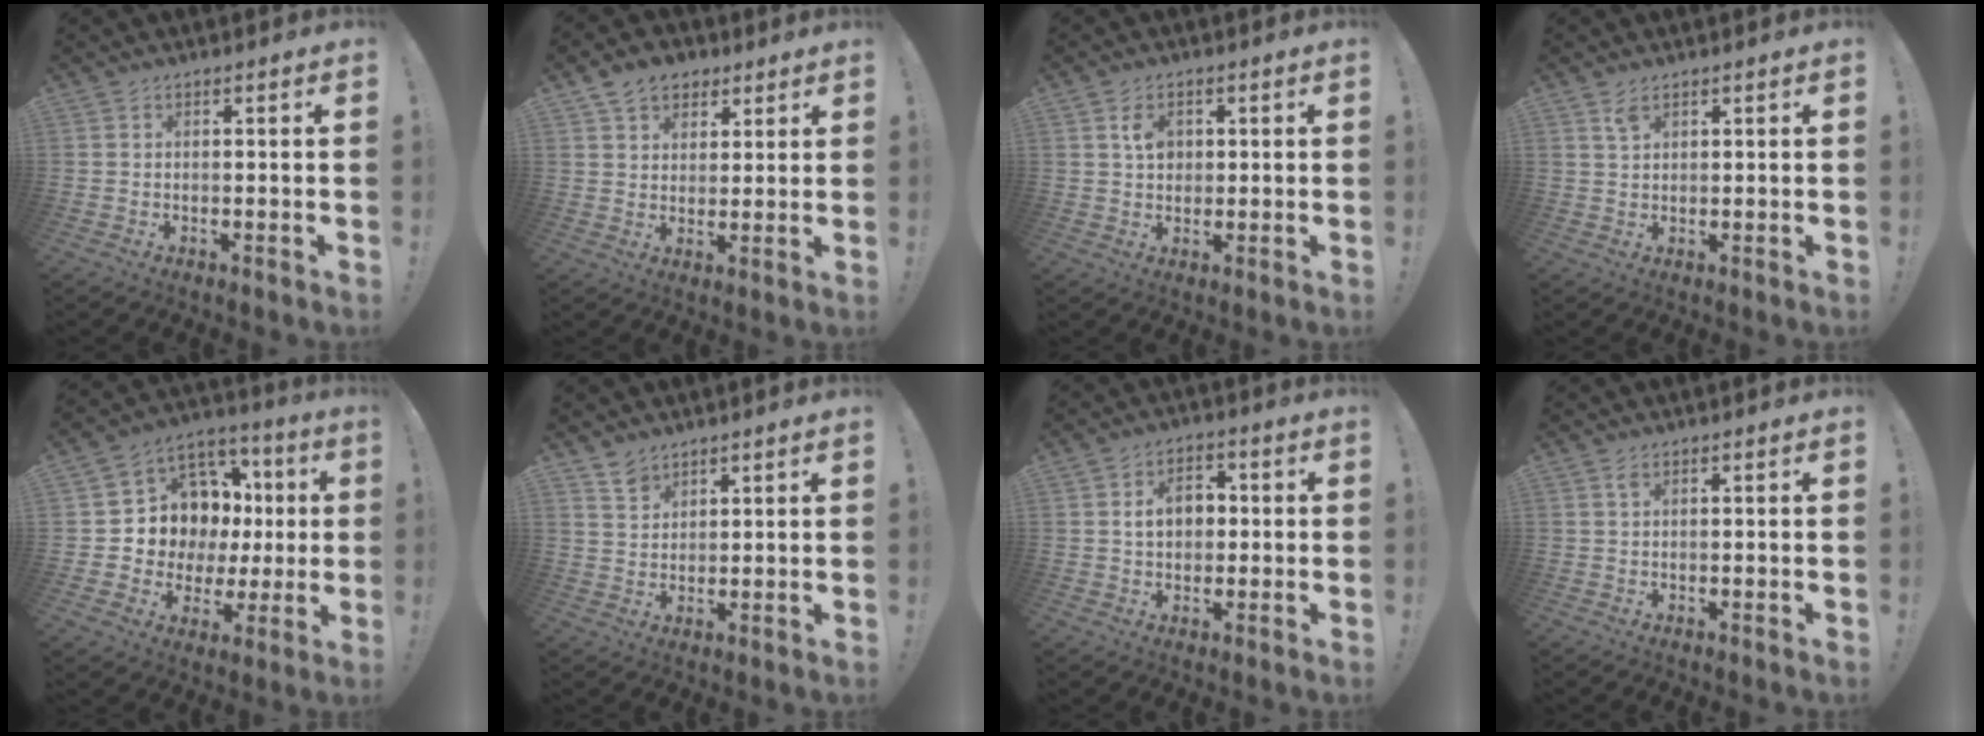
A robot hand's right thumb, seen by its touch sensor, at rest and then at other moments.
{"total": 8.6, "force": [5.0, 6.3, 2.8], "torque": [-0.039, -0.021, 0.098]}
{"total": 4.9, "force": [1.2, 3.7, 3.0], "torque": [-0.037, 0.000, 0.018]}
{"total": 2.8, "force": [1.8, 1.3, 1.7], "torque": [-0.029, -0.004, 0.031]}
{"total": 11.3, "force": [3.0, 10.0, 4.1], "torque": [-0.064, -0.035, 0.078]}
{"total": 4.7, "force": [3.9, 2.6, 0.9], "torque": [-0.014, -0.024, 0.074]}
{"total": 8.0, "force": [0.9, 6.2, 5.1], "torque": [-0.080, 0.012, 0.015]}
{"total": 1.1, "force": [0.5, 0.5, 0.8], "torque": [-0.019, 0.003, 0.009]}